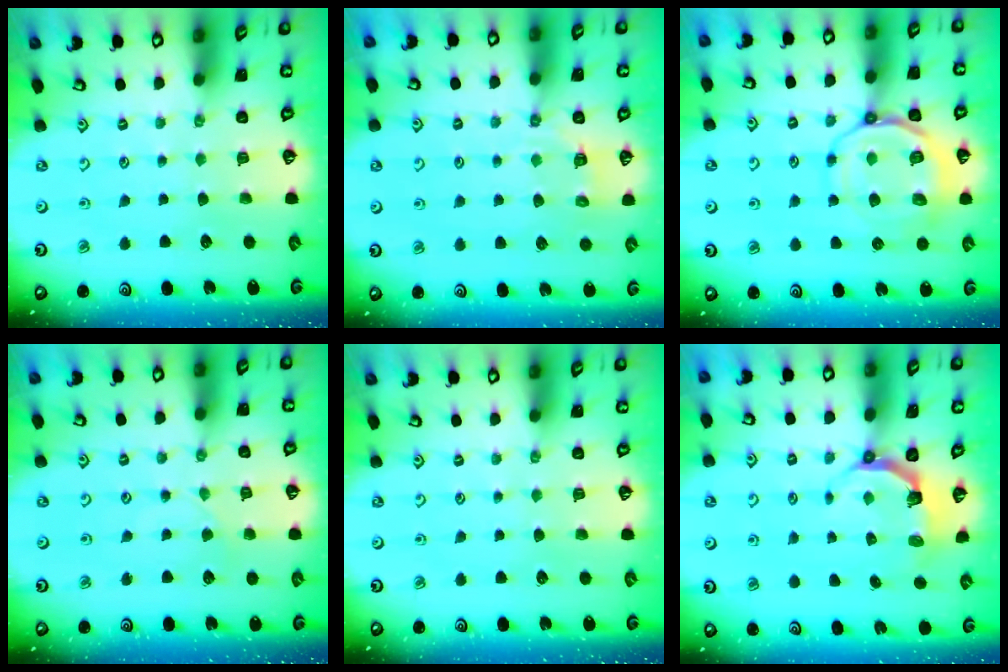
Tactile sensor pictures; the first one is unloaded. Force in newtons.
{"total": 4.6, "press": 4.3, "slide": 1.6}
{"total": 11.9, "press": 11.7, "slide": 1.8}
{"total": 2.3, "press": 2.3, "slide": 0.4}
{"total": 0.0}
{"total": 5.1, "press": 3.6, "slide": 3.6}